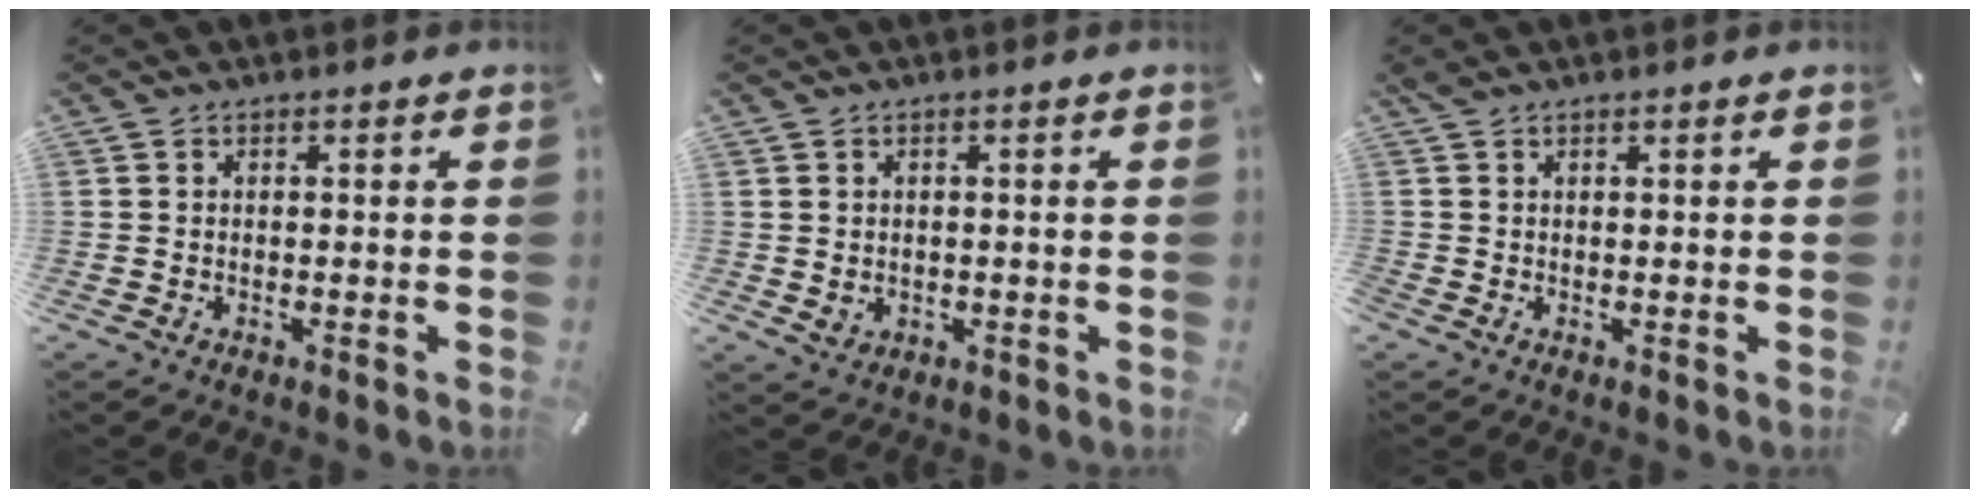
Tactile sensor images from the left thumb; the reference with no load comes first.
{"total": 1.1, "force": [0.2, 1.1, 0.1], "torque": [-0.002, 0.007, 0.002]}
{"total": 0.9, "force": [0.5, 0.8, 0.0], "torque": [0.000, 0.005, 0.008]}